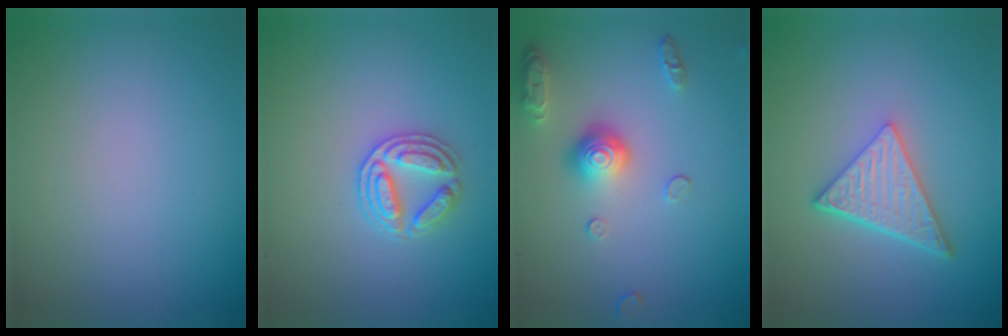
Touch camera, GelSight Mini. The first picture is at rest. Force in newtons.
{"total": 2.7, "press": 2.6, "slide": 0.7}
{"total": 3.7, "press": 2.9, "slide": 2.4}
{"total": 4.9, "press": 3.5, "slide": 3.5}